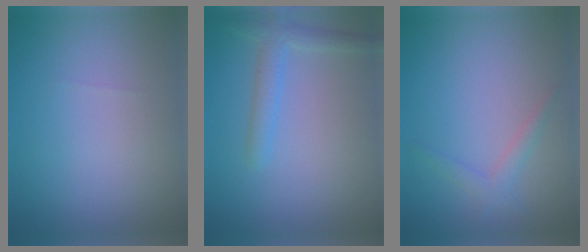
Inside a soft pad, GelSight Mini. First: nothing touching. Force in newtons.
{"total": 2.3, "press": 2.3, "slide": 0.1}
{"total": 1.4, "press": 1.4, "slide": 0.1}